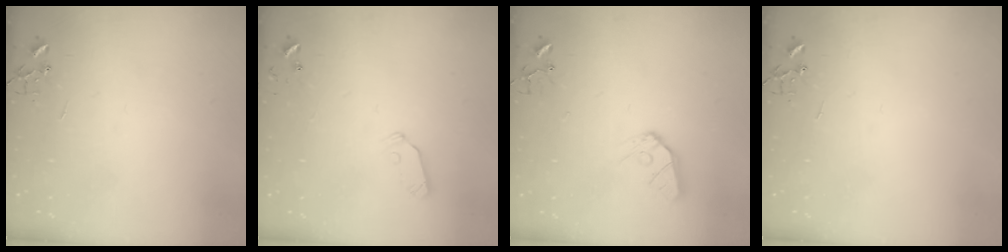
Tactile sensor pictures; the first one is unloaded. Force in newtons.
{"total": 5.3, "press": 5.3, "slide": 0.1}
{"total": 9.2, "press": 9.2, "slide": 0.8}
{"total": 0.0}